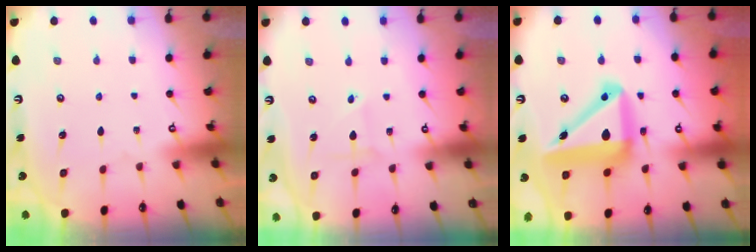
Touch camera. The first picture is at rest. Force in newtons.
{"total": 1.8, "press": 1.8, "slide": 0.1}
{"total": 18.6, "press": 18.3, "slide": 2.8}